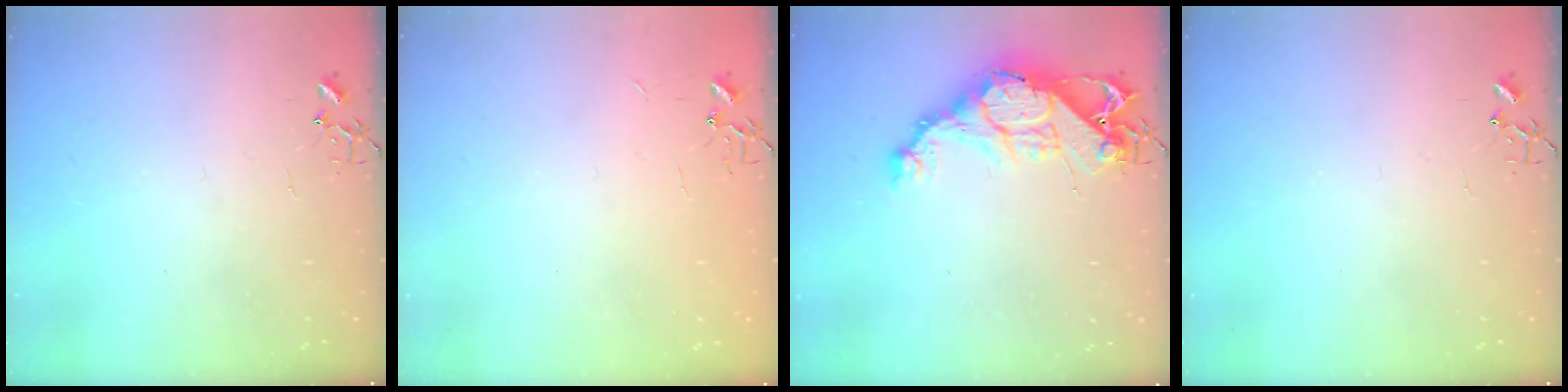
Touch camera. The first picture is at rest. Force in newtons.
{"total": 1.9, "press": 1.9, "slide": 0.3}
{"total": 15.7, "press": 15.7, "slide": 1.3}
{"total": 0.0}